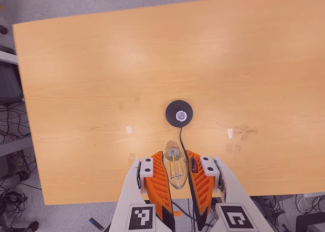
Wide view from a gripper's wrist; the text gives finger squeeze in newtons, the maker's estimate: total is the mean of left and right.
{"total": 21.1, "left": 25.8, "right": 16.4}